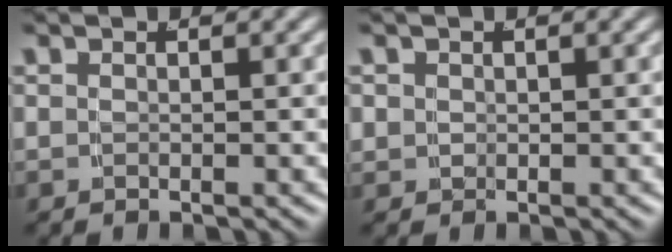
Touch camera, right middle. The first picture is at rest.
{"total": 1.4, "force": [0.2, 1.3, 0.4], "torque": [-0.015, -0.008, 0.006]}